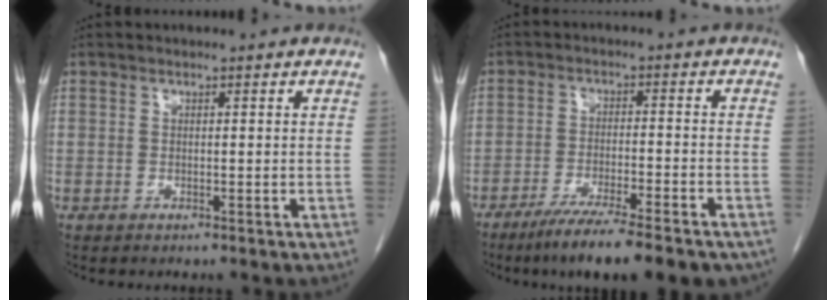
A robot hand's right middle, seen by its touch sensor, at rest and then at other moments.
{"total": 12.5, "force": [-9.5, 1.1, 8.0], "torque": [-0.120, -0.029, -0.146]}